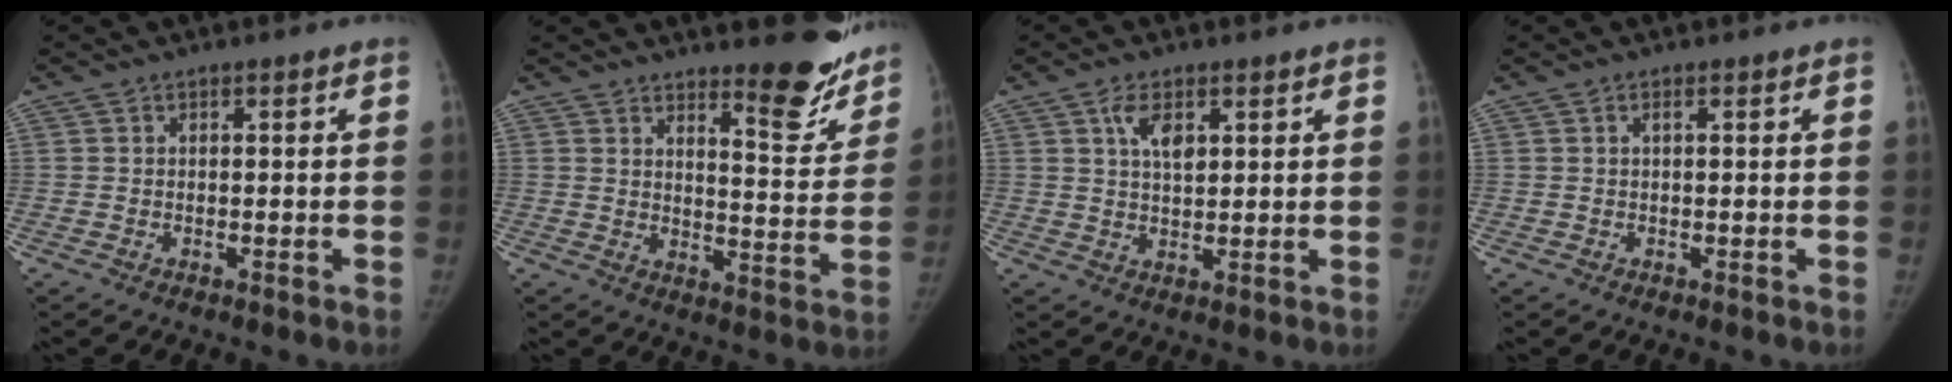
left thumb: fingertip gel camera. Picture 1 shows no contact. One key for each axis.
{"total": 12.2, "fx": 10.1, "fy": 3.2, "fz": 6.0, "tx": -0.039, "ty": -0.093, "tz": 0.129}
{"total": 5.0, "fx": 2.3, "fy": 2.4, "fz": 3.7, "tx": -0.060, "ty": -0.009, "tz": 0.044}
{"total": 0.6, "fx": 0.3, "fy": 0.1, "fz": 0.5, "tx": -0.012, "ty": 0.002, "tz": 0.003}